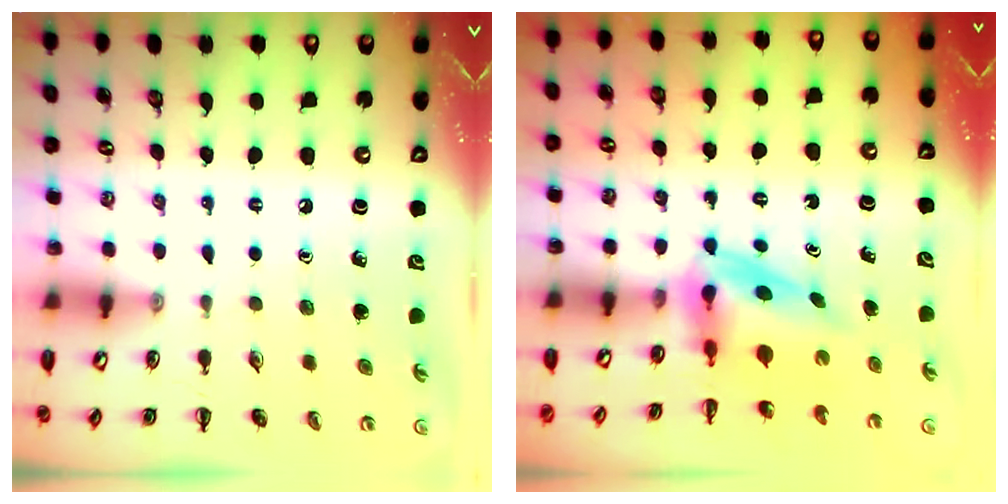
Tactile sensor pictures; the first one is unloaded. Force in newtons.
{"total": 6.0, "press": 5.9, "slide": 1.1}